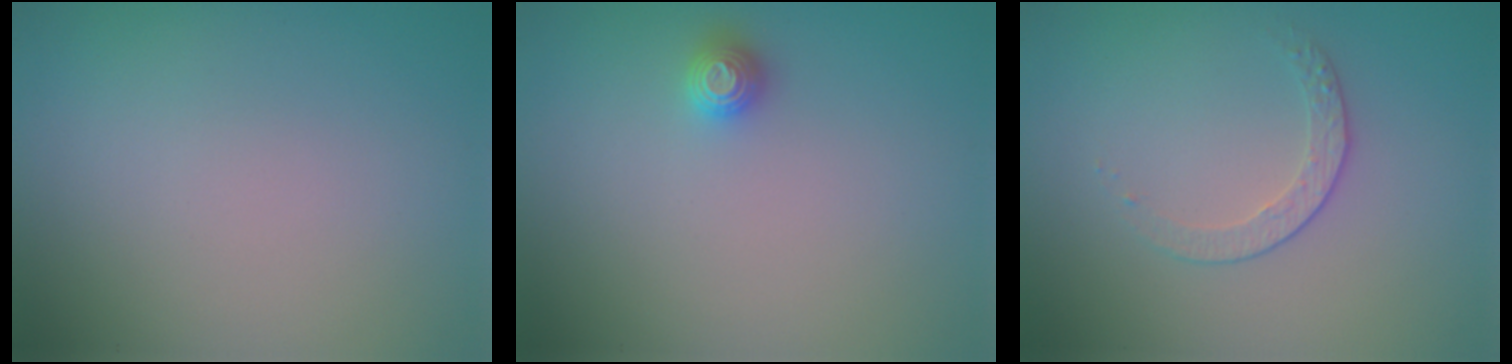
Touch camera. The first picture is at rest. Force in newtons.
{"total": 1.3, "press": 1.2, "slide": 0.3}
{"total": 1.6, "press": 1.0, "slide": 1.3}